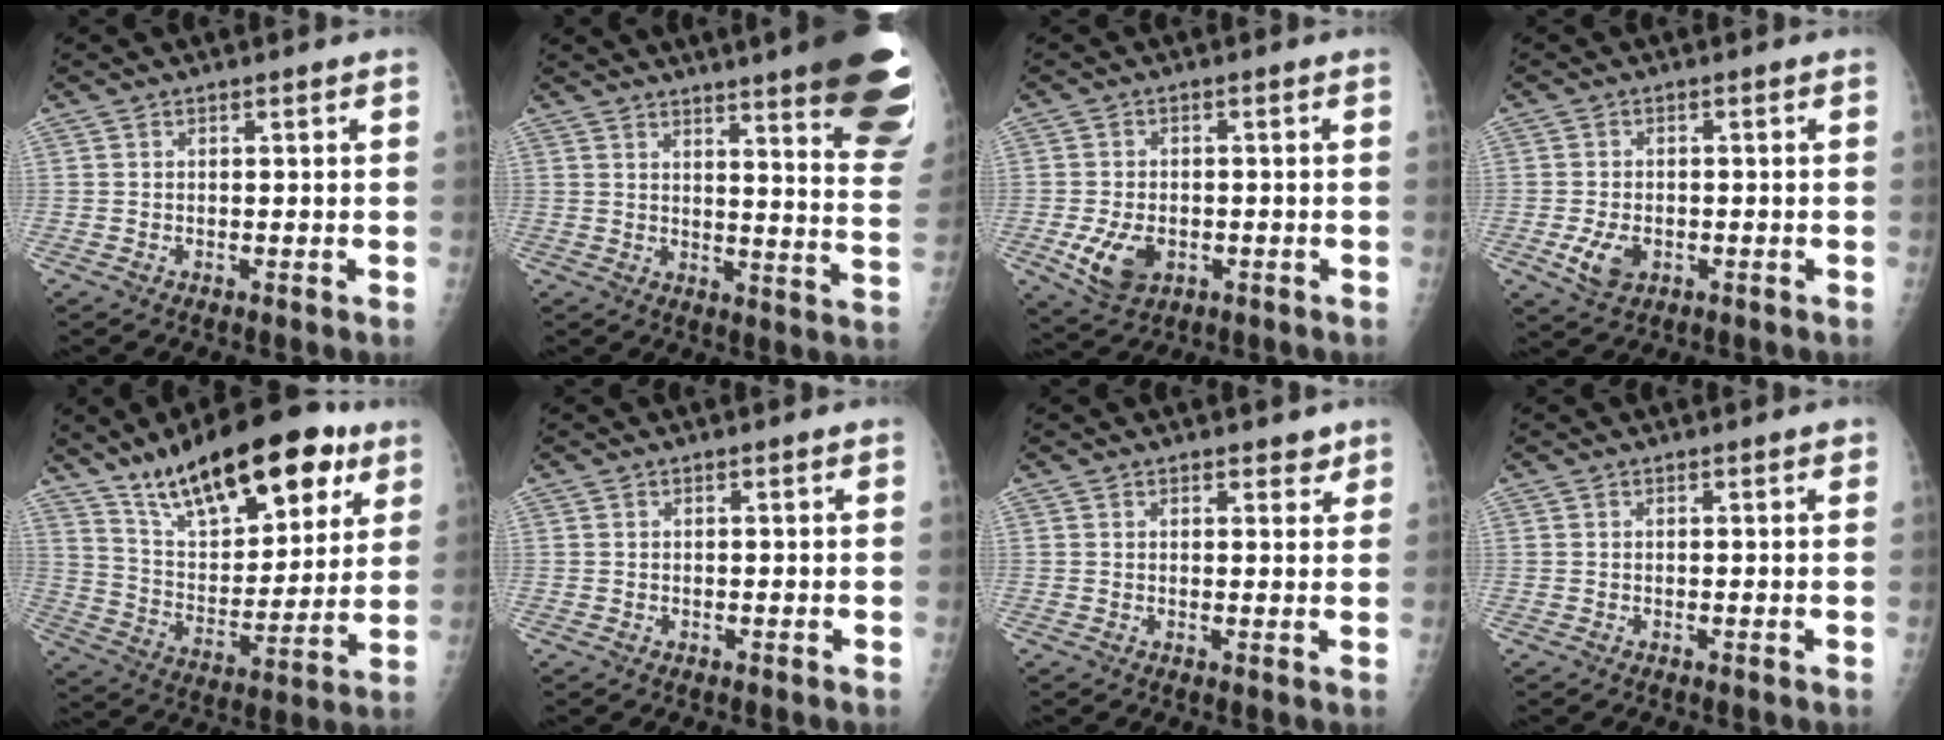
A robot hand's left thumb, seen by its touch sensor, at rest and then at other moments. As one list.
[{"total": 23.9, "force": [16.3, 3.2, 17.2], "torque": [-0.173, -0.089, 0.196]}, {"total": 7.2, "force": [-2.1, 4.8, 5.0], "torque": [-0.087, 0.000, -0.027]}, {"total": 4.8, "force": [-1.6, 3.2, 3.2], "torque": [-0.061, -0.002, -0.023]}, {"total": 24.5, "force": [15.0, 10.1, 16.5], "torque": [-0.217, -0.043, 0.249]}, {"total": 0.0}, {"total": 2.5, "force": [1.9, 1.3, 1.1], "torque": [0.006, -0.009, 0.022]}, {"total": 0.5, "force": [0.3, 0.2, 0.4], "torque": [-0.006, 0.000, 0.001]}]